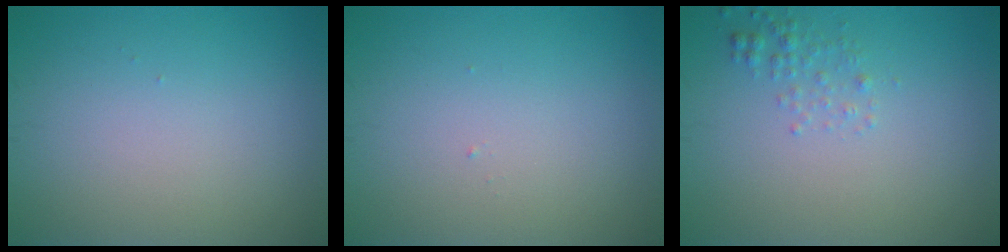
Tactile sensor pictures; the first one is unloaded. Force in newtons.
{"total": 0.0}
{"total": 1.3, "press": 1.3, "slide": 0.1}